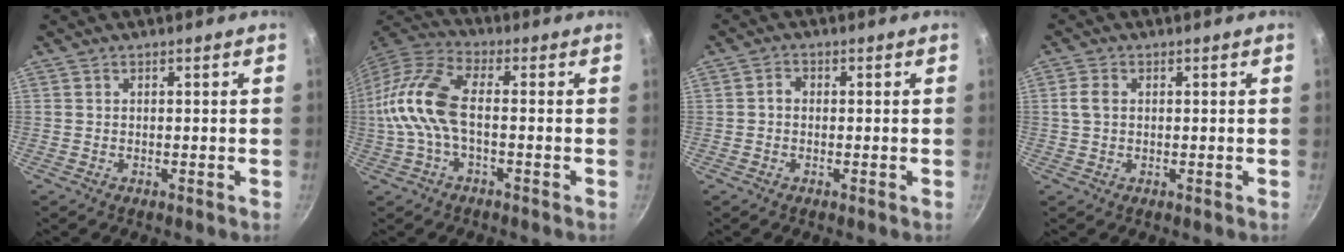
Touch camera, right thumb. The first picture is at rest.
{"total": 13.0, "force": [-1.2, 6.4, 11.3], "torque": [-0.241, 0.030, -0.041]}
{"total": 1.7, "force": [-0.2, 1.4, 1.0], "torque": [-0.015, 0.009, -0.008]}
{"total": 3.0, "force": [0.4, 2.1, 2.0], "torque": [-0.039, 0.007, 0.006]}